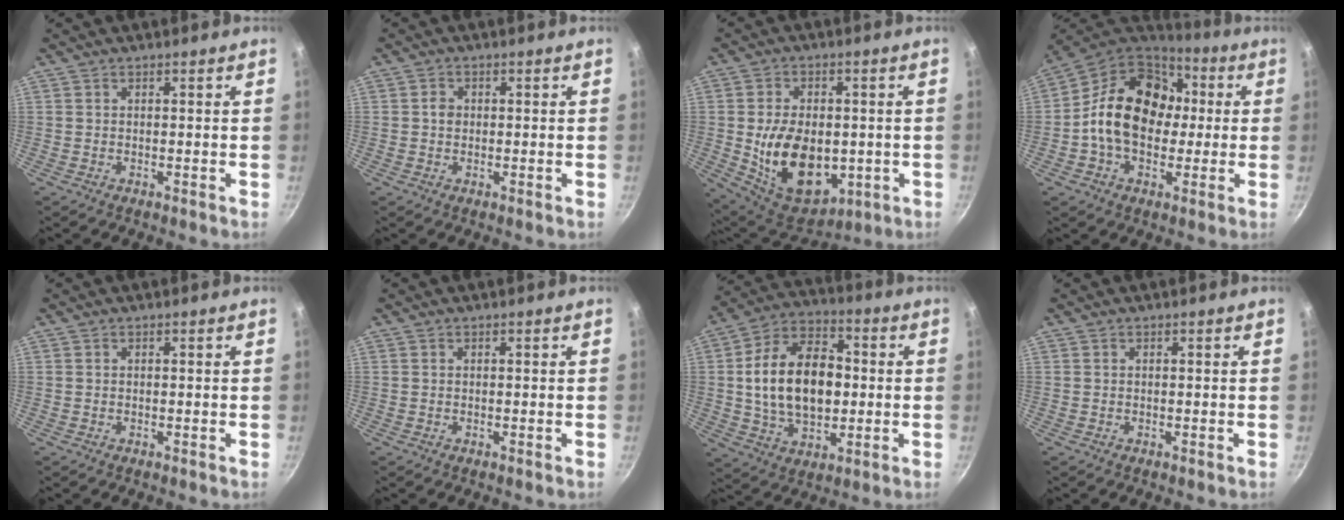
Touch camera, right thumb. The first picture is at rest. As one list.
[{"total": 1.8, "force": [0.1, 1.6, 0.9], "torque": [-0.011, 0.007, -0.002]}, {"total": 17.8, "force": [-1.9, 11.8, 13.2], "torque": [-0.189, -0.012, -0.008]}, {"total": 19.6, "force": [0.7, 14.5, 13.1], "torque": [-0.185, 0.039, -0.003]}, {"total": 0.0}, {"total": 0.0}, {"total": 18.7, "force": [0.5, 12.2, 14.2], "torque": [-0.215, 0.020, 0.007]}, {"total": 0.0}]